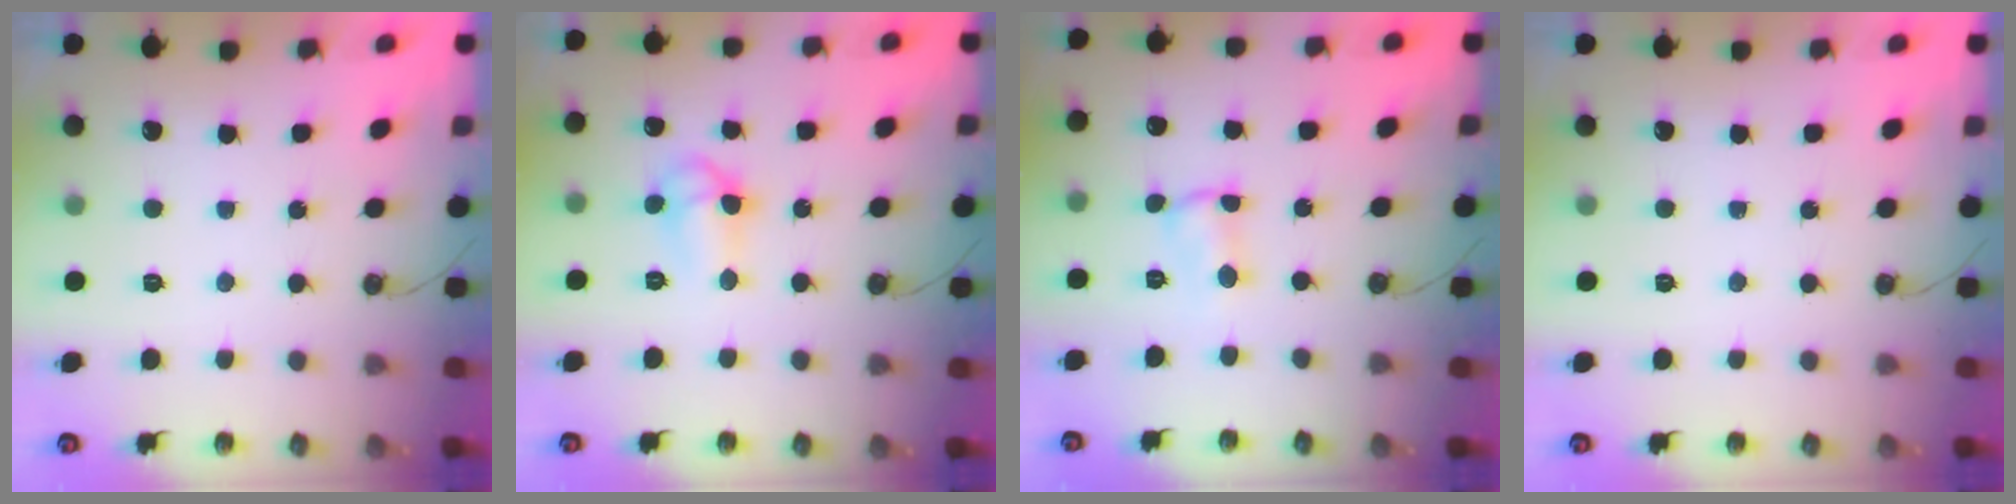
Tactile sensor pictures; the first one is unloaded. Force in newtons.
{"total": 7.9, "press": 7.3, "slide": 3.0}
{"total": 1.5, "press": 1.4, "slide": 0.4}
{"total": 0.0}